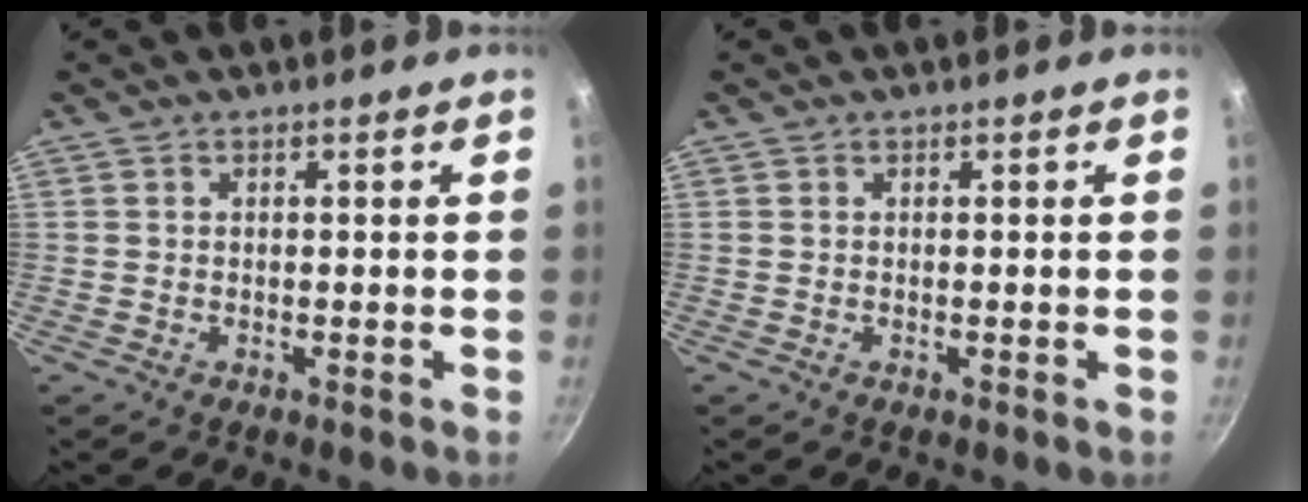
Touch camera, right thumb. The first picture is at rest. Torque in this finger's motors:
{"motor_torque": [-0.29, -0.08, -0.33, -0.13, -0.05]}